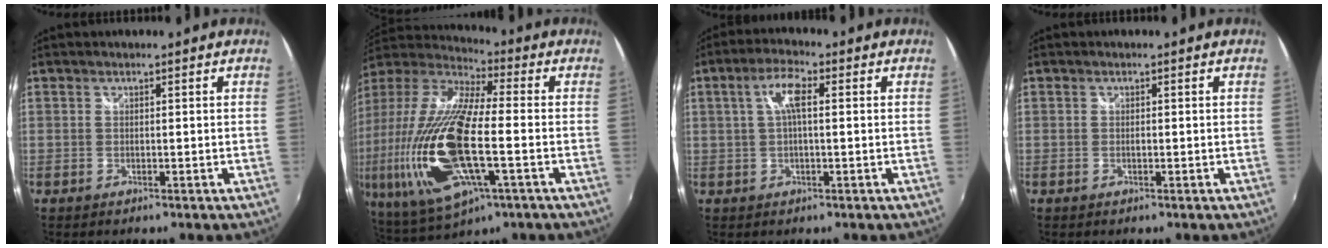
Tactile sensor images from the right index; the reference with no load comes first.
{"total": 28.2, "force": [-5.7, 9.7, 25.9], "torque": [-0.537, -0.050, -0.106]}
{"total": 5.3, "force": [1.0, 1.4, 5.0], "torque": [-0.096, 0.011, 0.019]}
{"total": 0.5, "force": [-0.2, 0.2, 0.4], "torque": [-0.009, -0.001, -0.006]}